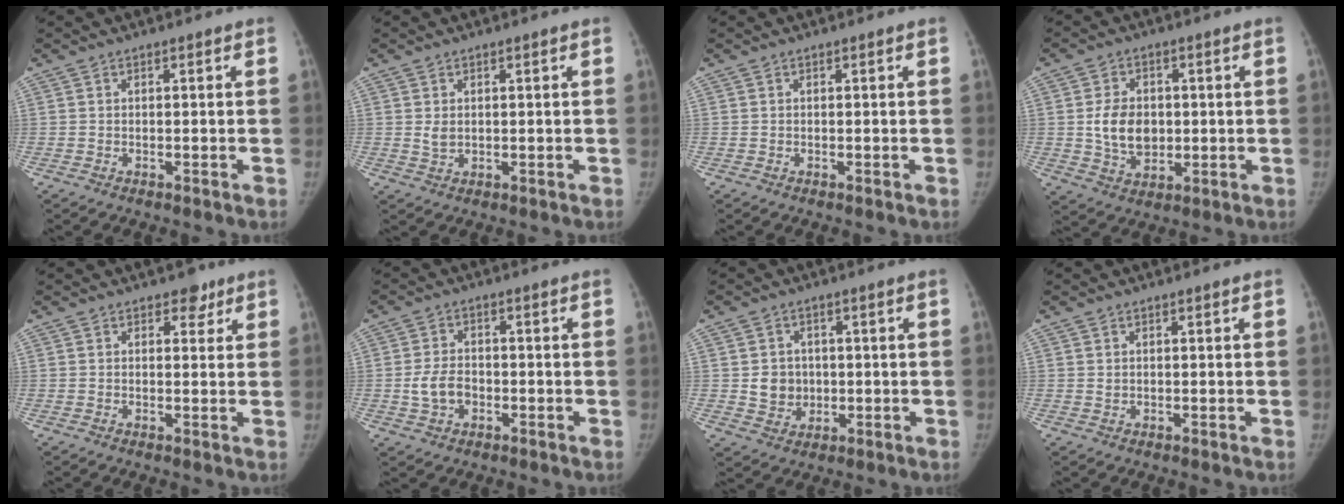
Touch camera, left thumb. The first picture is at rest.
{"total": 1.9, "force": [0.5, 1.3, 1.4], "torque": [-0.021, -0.006, 0.014]}
{"total": 0.0}
{"total": 8.7, "force": [0.4, 6.5, 5.9], "torque": [-0.079, -0.007, 0.013]}
{"total": 2.7, "force": [1.7, 1.8, 1.0], "torque": [0.007, -0.008, 0.019]}
{"total": 5.3, "force": [-1.2, 3.8, 3.5], "torque": [-0.062, 0.013, -0.021]}
{"total": 5.6, "force": [0.2, 5.1, 2.3], "torque": [-0.013, 0.001, 0.009]}
{"total": 0.7, "force": [0.2, 0.5, 0.4], "torque": [-0.004, -0.002, 0.006]}